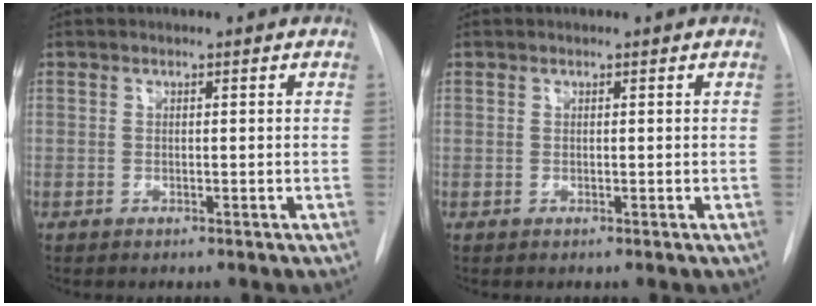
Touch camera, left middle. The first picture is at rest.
{"total": 0.0}